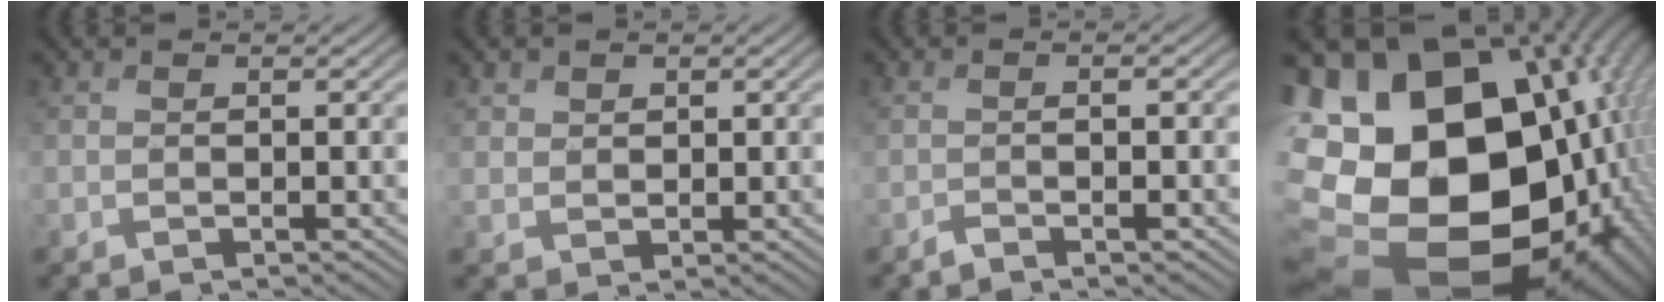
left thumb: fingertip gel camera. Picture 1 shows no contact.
{"total": 2.7, "force": [1.9, 1.9, 0.7], "torque": [-0.026, -0.004, 0.044]}
{"total": 1.5, "force": [-0.9, -0.2, 1.2], "torque": [-0.022, 0.003, -0.018]}
{"total": 24.2, "force": [-1.8, 18.9, 15.1], "torque": [-0.307, -0.051, -0.024]}